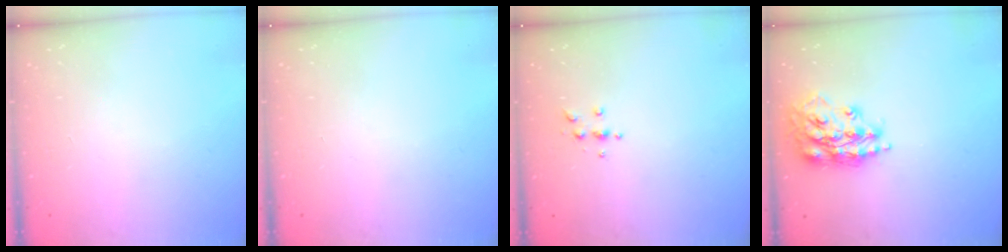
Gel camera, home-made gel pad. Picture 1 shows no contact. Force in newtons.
{"total": 0.0}
{"total": 5.3, "press": 5.3, "slide": 0.5}
{"total": 16.1, "press": 16.0, "slide": 1.6}